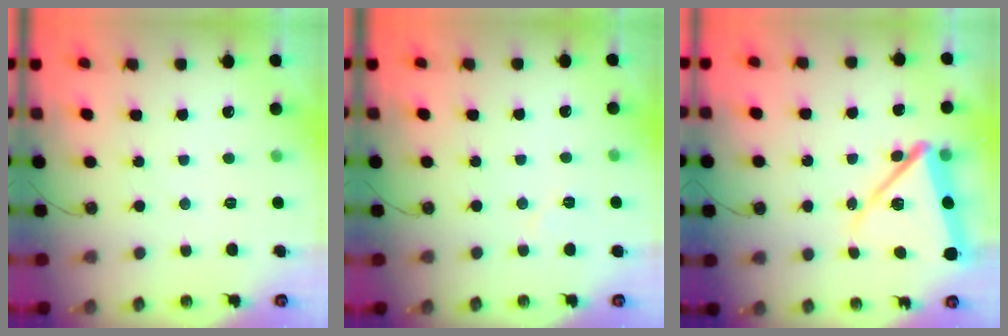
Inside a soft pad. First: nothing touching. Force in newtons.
{"total": 4.3, "press": 3.9, "slide": 1.7}
{"total": 15.1, "press": 15.0, "slide": 1.5}